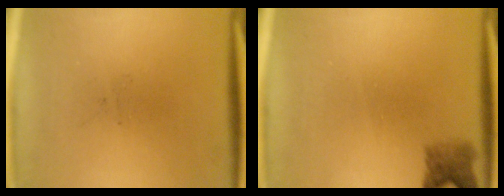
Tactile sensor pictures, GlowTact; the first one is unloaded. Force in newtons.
{"total": 2.7}